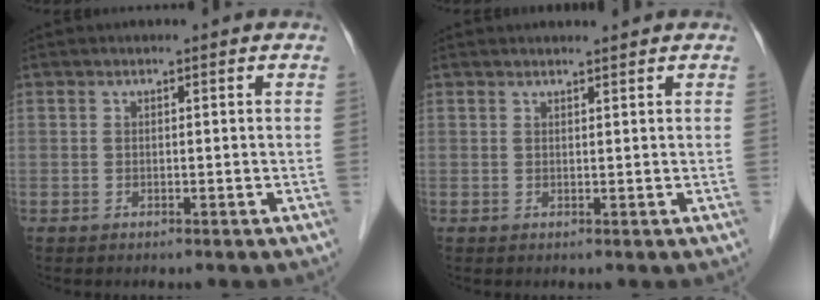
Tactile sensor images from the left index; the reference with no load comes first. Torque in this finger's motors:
{"motor_torque": [0.29, -0.42, 0.00, 0.01]}